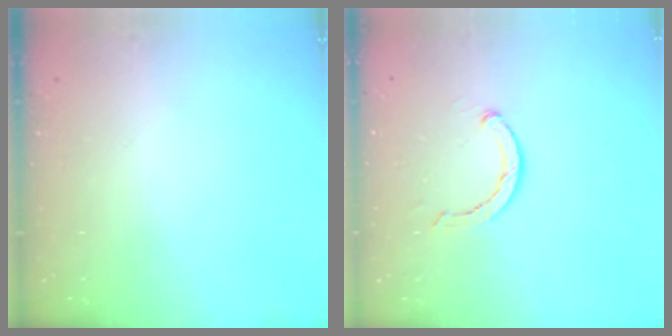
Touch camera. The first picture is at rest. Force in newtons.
{"total": 2.6, "press": 2.5, "slide": 0.4}